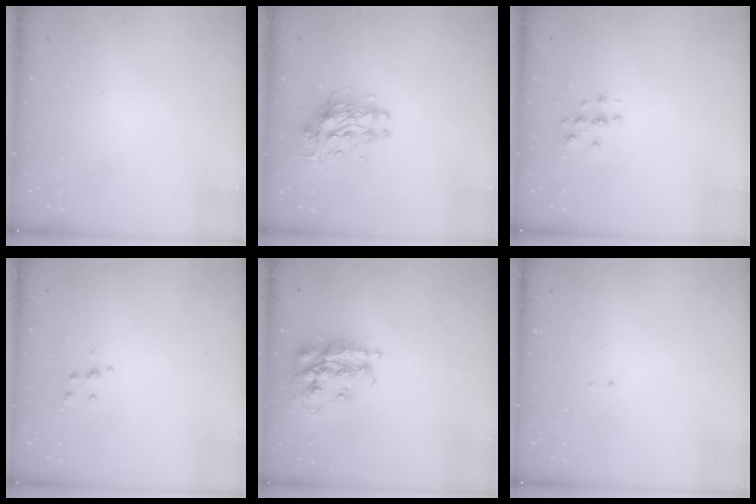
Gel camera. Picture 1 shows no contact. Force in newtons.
{"total": 9.7, "press": 9.6, "slide": 0.9}
{"total": 2.8, "press": 2.8, "slide": 0.3}
{"total": 3.9, "press": 3.8, "slide": 0.4}
{"total": 18.0, "press": 17.9, "slide": 1.6}
{"total": 0.7, "press": 0.7, "slide": 0.1}